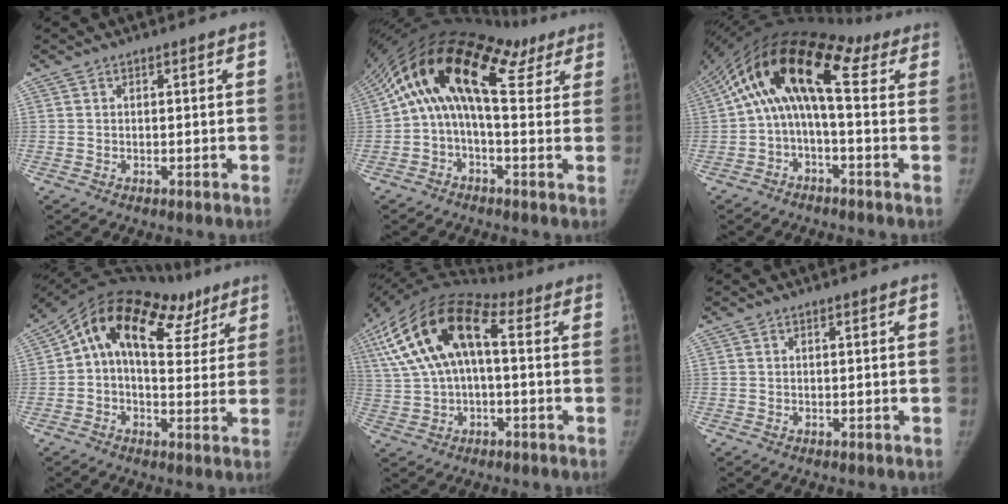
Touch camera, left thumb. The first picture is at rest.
{"total": 20.1, "force": [7.6, 10.2, 15.6], "torque": [-0.236, 0.060, 0.111]}
{"total": 16.7, "force": [4.0, 7.1, 14.6], "torque": [-0.226, 0.065, 0.050]}
{"total": 20.1, "force": [9.1, 11.5, 13.8], "torque": [-0.193, 0.048, 0.140]}
{"total": 19.2, "force": [3.7, 9.8, 16.1], "torque": [-0.321, 0.040, 0.053]}
{"total": 0.0}